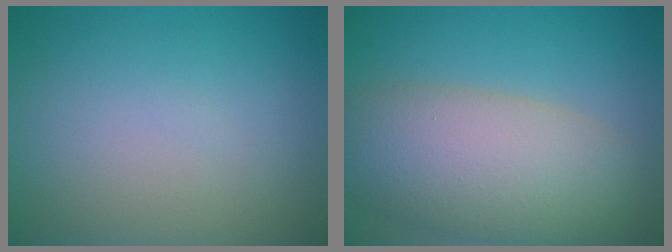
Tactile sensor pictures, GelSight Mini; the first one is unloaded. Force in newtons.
{"total": 8.7, "press": 8.7, "slide": 0.7}